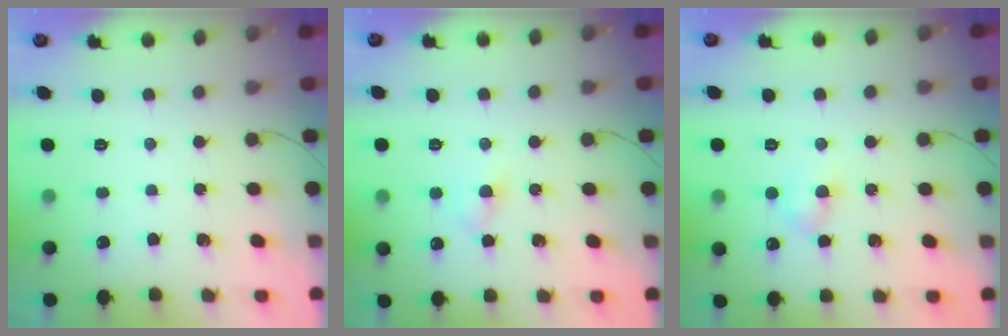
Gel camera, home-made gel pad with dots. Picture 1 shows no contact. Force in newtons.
{"total": 4.3, "press": 4.1, "slide": 1.4}
{"total": 4.5, "press": 4.2, "slide": 1.5}